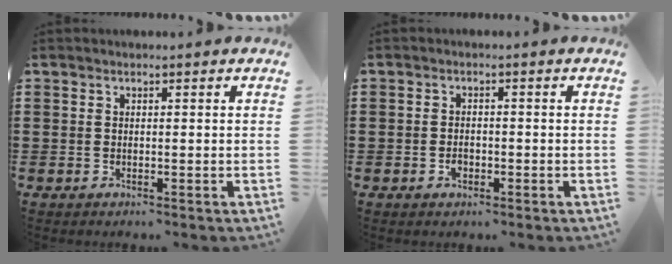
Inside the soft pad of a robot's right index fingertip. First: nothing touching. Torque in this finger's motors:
{"motor_torque": [0.86, 1.28, 0.00, 0.00]}